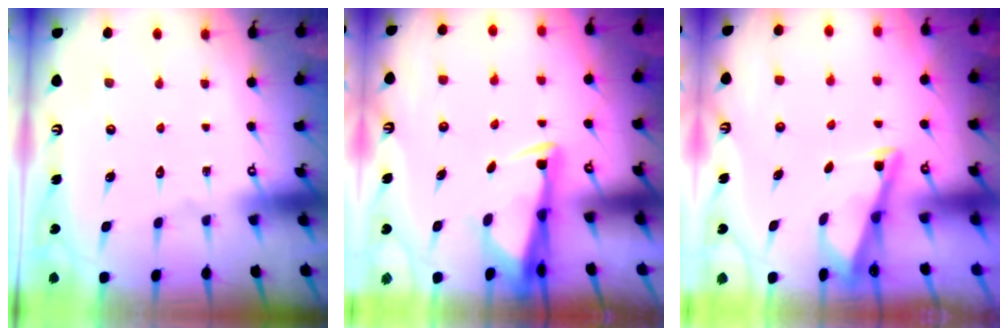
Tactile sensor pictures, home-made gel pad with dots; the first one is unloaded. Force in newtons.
{"total": 2.8, "press": 2.6, "slide": 0.9}
{"total": 3.0, "press": 3.0, "slide": 0.3}